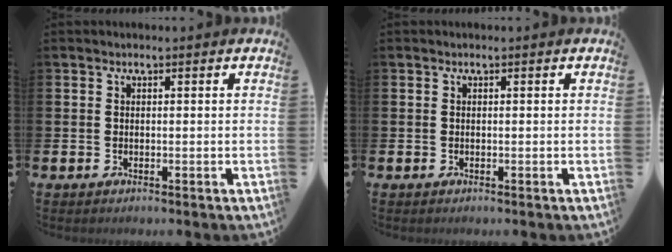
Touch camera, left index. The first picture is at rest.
{"total": 0.0}